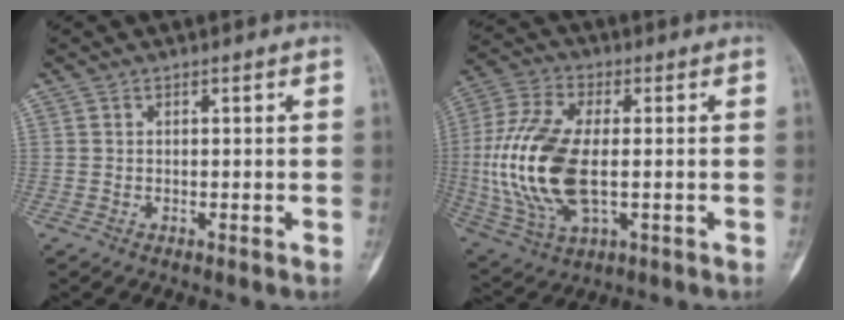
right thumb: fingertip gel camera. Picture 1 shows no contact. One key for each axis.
{"total": 19.0, "fx": -1.1, "fy": 9.7, "fz": 16.3, "tx": -0.358, "ty": -0.001, "tz": -0.012}